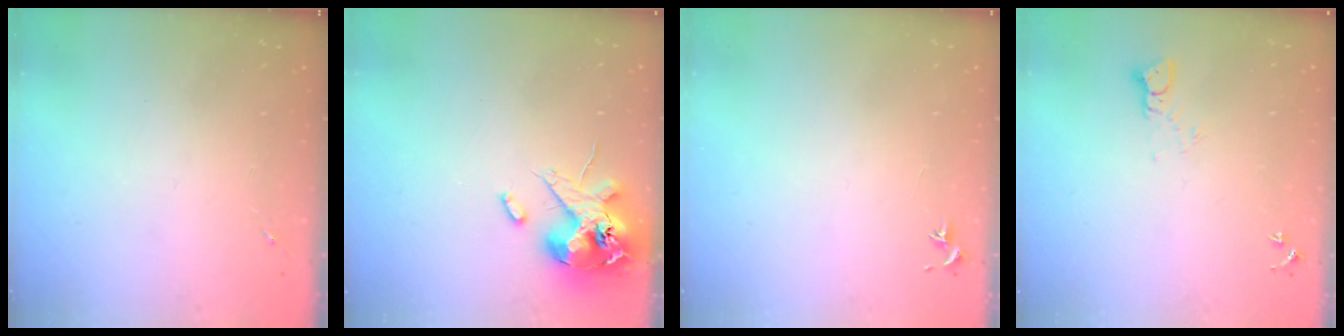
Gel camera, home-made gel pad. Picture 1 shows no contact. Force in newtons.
{"total": 14.1, "press": 13.9, "slide": 2.5}
{"total": 0.7, "press": 0.7, "slide": 0.3}
{"total": 3.7, "press": 3.7, "slide": 0.3}